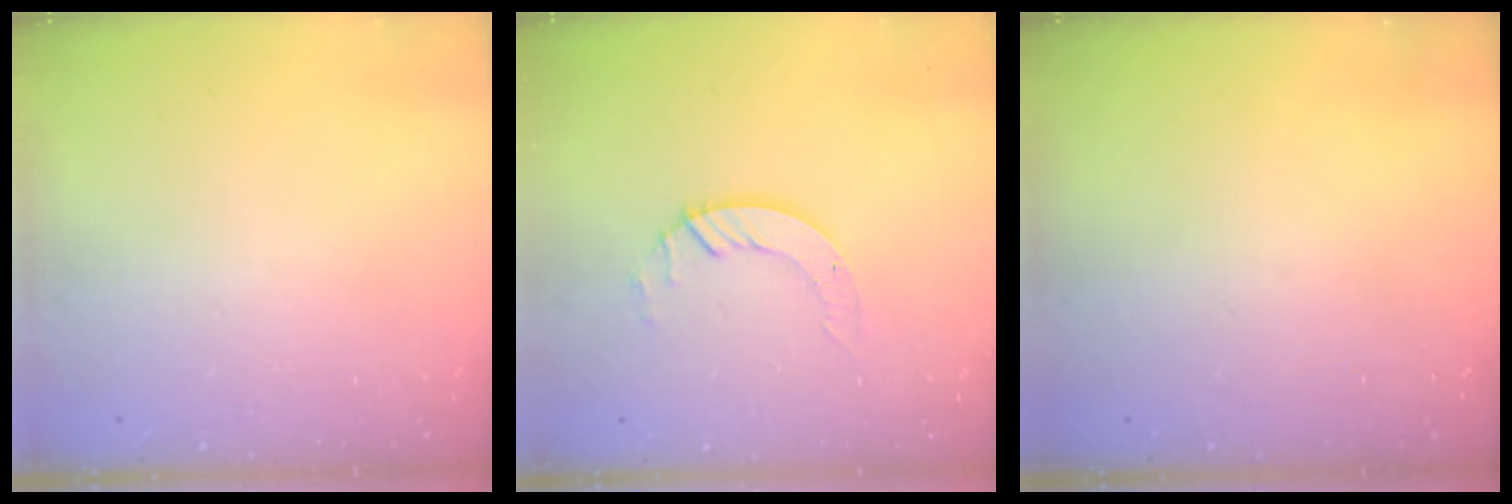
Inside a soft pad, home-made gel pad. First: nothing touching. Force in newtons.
{"total": 5.1, "press": 5.1, "slide": 0.4}
{"total": 0.0}